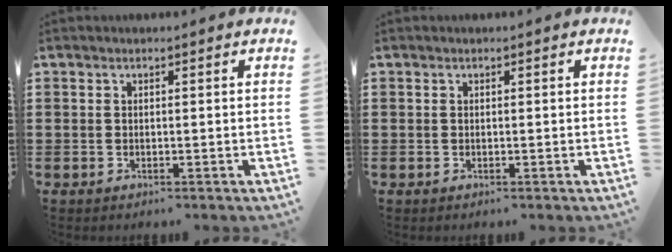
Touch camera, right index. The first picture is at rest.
{"total": 0.0}